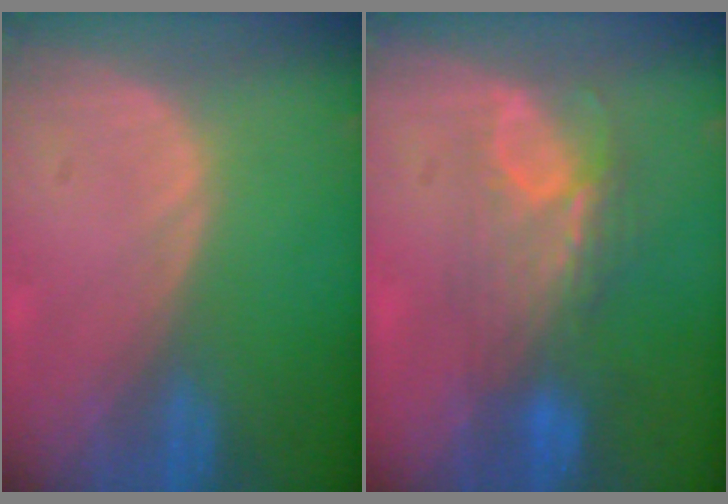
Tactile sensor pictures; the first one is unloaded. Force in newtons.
{"total": 7.3, "press": 6.6, "slide": 3.1}